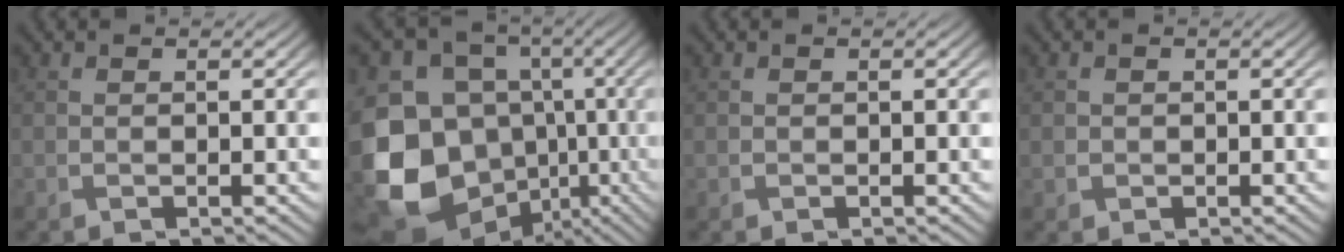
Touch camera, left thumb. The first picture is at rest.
{"total": 17.9, "force": [-4.4, 14.6, 9.4], "torque": [-0.256, -0.035, -0.071]}
{"total": 0.0}
{"total": 0.9, "force": [-0.1, 0.9, 0.0], "torque": [0.001, -0.006, -0.004]}